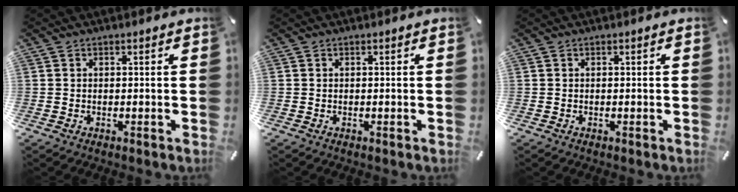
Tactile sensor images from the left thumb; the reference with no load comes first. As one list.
[{"total": 0.0}, {"total": 0.0}]